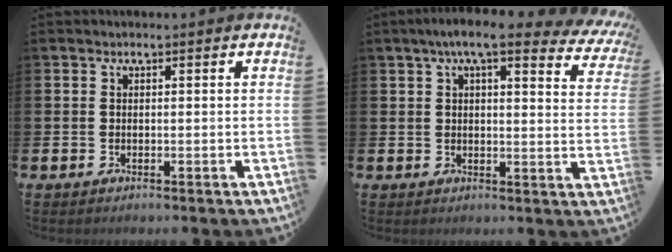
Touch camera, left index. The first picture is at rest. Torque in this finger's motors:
{"motor_torque": [1.09, -1.05, 0.23, 0.21]}